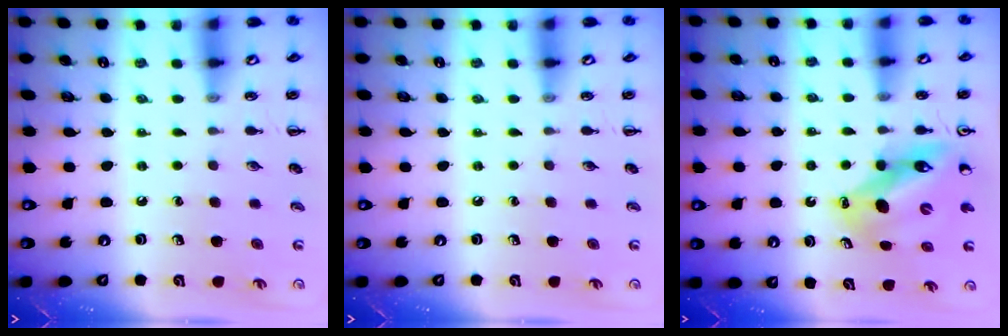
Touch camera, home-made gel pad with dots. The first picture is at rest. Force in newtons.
{"total": 0.0}
{"total": 11.4, "press": 10.9, "slide": 3.2}